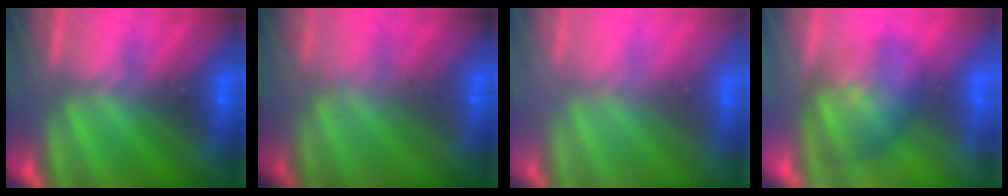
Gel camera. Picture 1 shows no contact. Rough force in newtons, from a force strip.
{"total": 5.5}
{"total": 2.7}
{"total": 3.7}